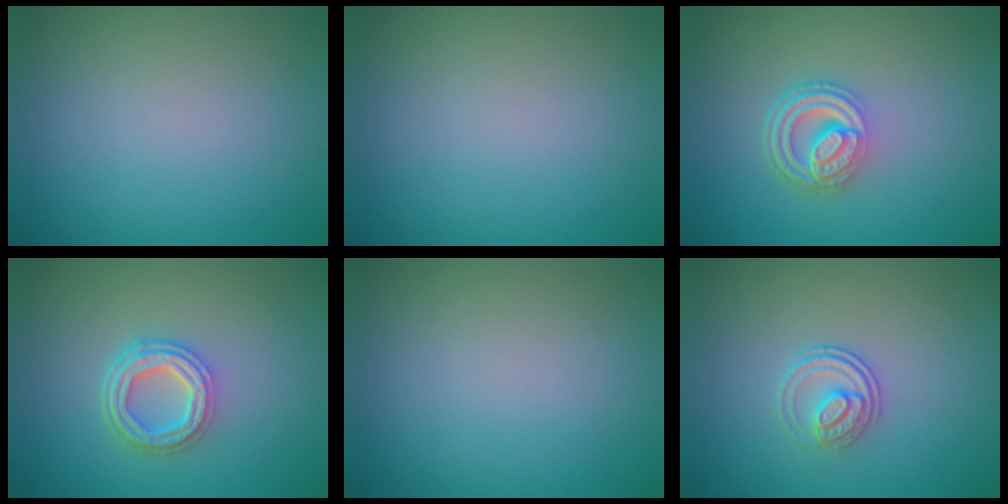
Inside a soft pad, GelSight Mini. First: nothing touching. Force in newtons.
{"total": 0.0}
{"total": 4.6, "press": 3.3, "slide": 3.2}
{"total": 4.2, "press": 3.1, "slide": 2.8}
{"total": 0.0}
{"total": 2.3, "press": 1.7, "slide": 1.5}